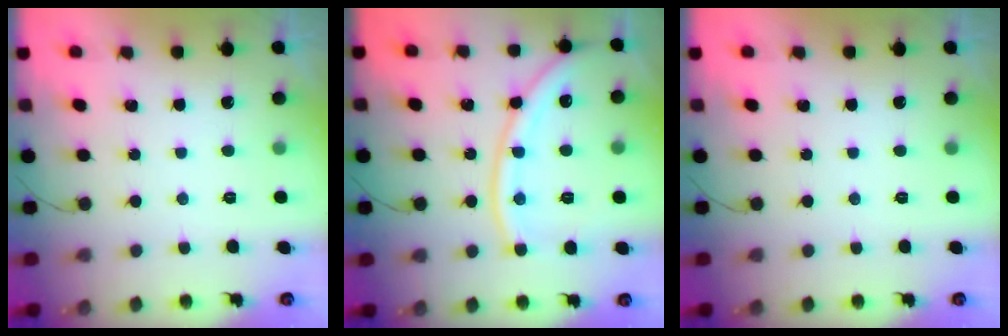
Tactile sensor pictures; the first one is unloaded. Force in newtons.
{"total": 12.8, "press": 12.7, "slide": 1.4}
{"total": 0.0}